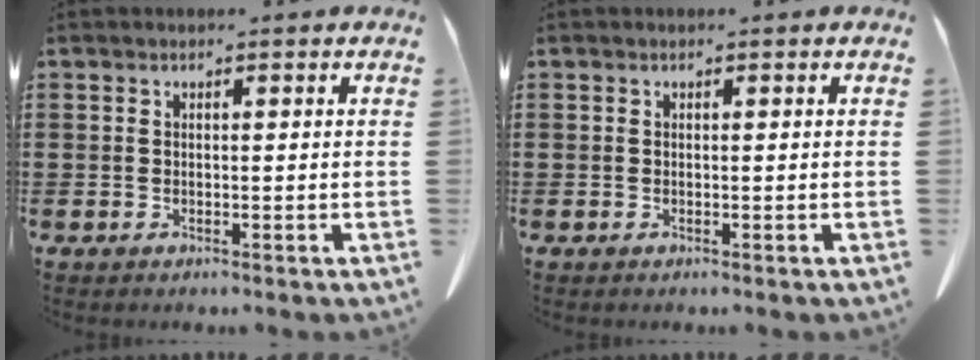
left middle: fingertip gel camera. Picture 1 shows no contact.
{"total": 0.0}